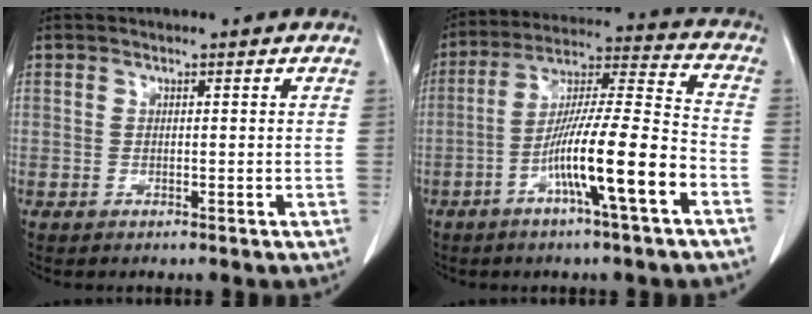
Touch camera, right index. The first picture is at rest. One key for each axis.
{"total": 15.2, "fx": -6.2, "fy": 0.4, "fz": 13.9, "tx": -0.249, "ty": 0.003, "tz": -0.108}